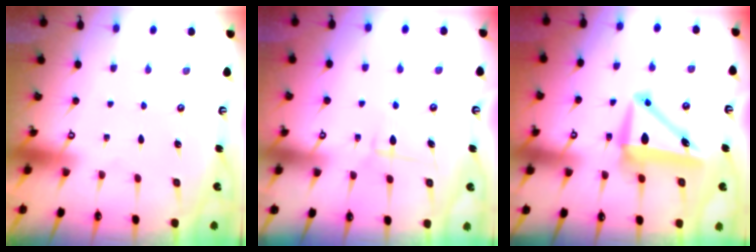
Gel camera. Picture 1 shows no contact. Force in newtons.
{"total": 7.1, "press": 7.0, "slide": 0.7}
{"total": 9.3, "press": 8.7, "slide": 3.2}